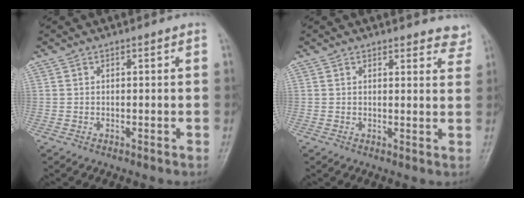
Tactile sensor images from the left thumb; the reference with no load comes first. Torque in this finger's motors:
{"motor_torque": [0.01, -0.07, -0.20, -0.21, 0.02]}